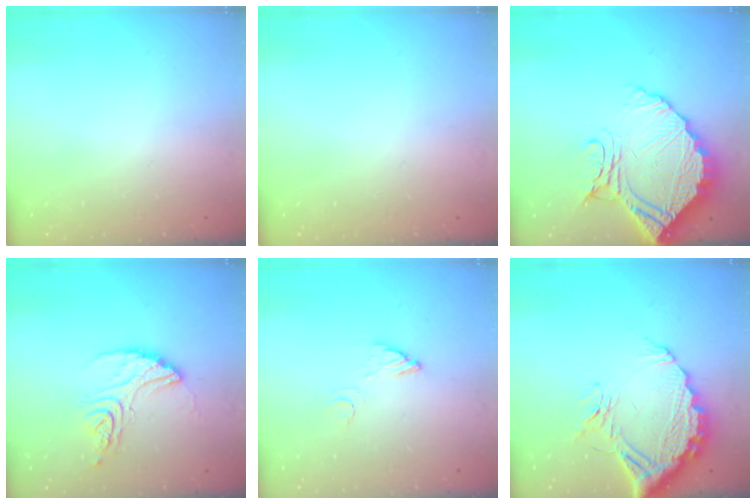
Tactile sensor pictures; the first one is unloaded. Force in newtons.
{"total": 0.0}
{"total": 17.3, "press": 17.2, "slide": 1.9}
{"total": 13.1, "press": 13.1, "slide": 1.0}
{"total": 3.6, "press": 3.6, "slide": 0.3}
{"total": 16.1, "press": 16.0, "slide": 1.5}